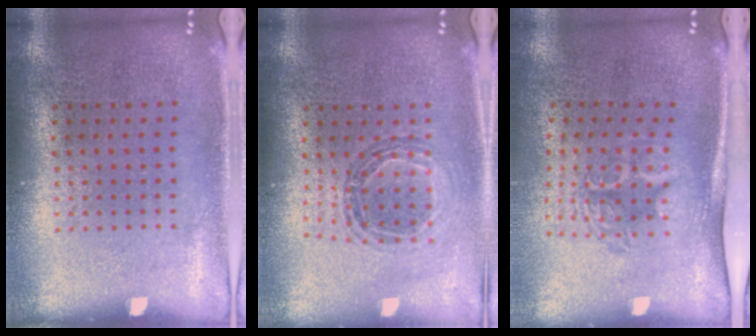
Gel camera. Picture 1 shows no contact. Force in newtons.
{"total": 0.5, "press": 0.5, "slide": 0.0}
{"total": 1.7, "press": 1.3, "slide": 1.2}